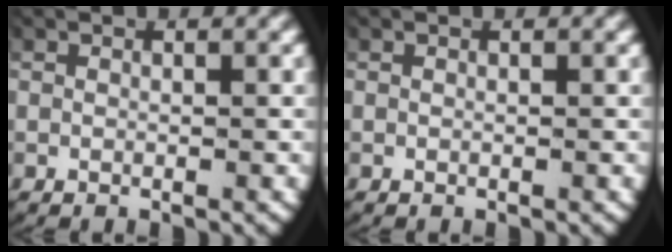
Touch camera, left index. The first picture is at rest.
{"total": 0.0}